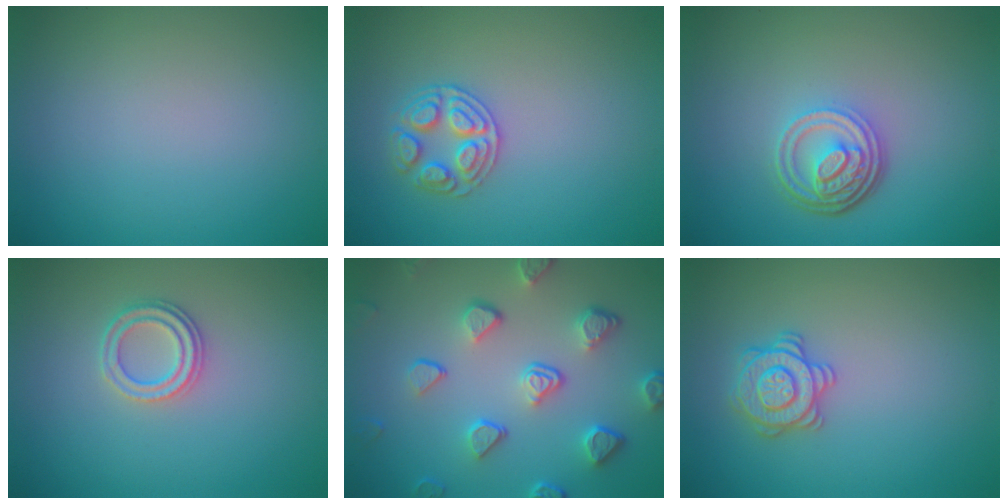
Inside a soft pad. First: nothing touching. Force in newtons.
{"total": 2.6, "press": 2.6, "slide": 0.2}
{"total": 4.7, "press": 3.5, "slide": 3.2}
{"total": 2.3, "press": 2.2, "slide": 0.8}
{"total": 5.4, "press": 4.1, "slide": 3.4}
{"total": 2.9, "press": 2.9, "slide": 0.1}